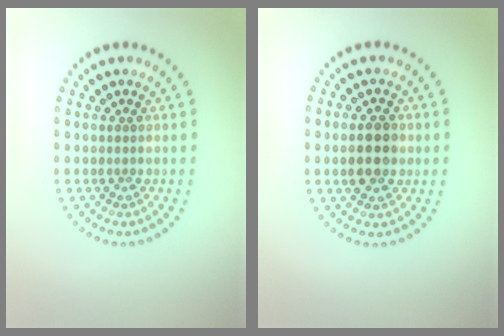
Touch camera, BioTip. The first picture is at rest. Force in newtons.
{"total": 3.4, "press": 3.4, "slide": 0.2}